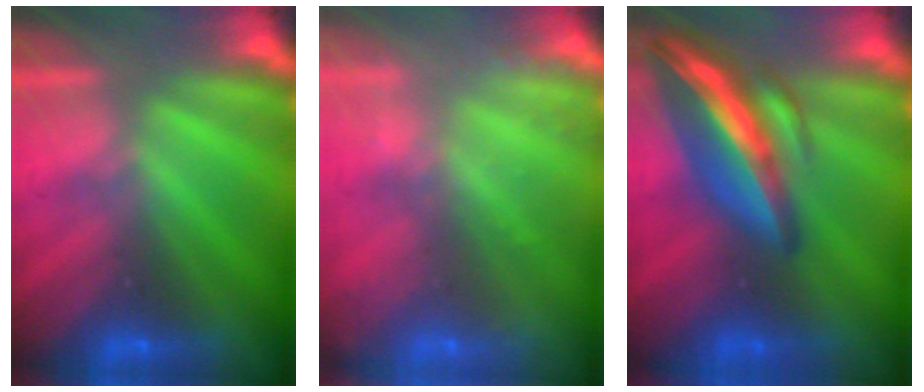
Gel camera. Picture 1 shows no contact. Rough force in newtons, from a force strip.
{"total": 7.7}
{"total": 8.7}